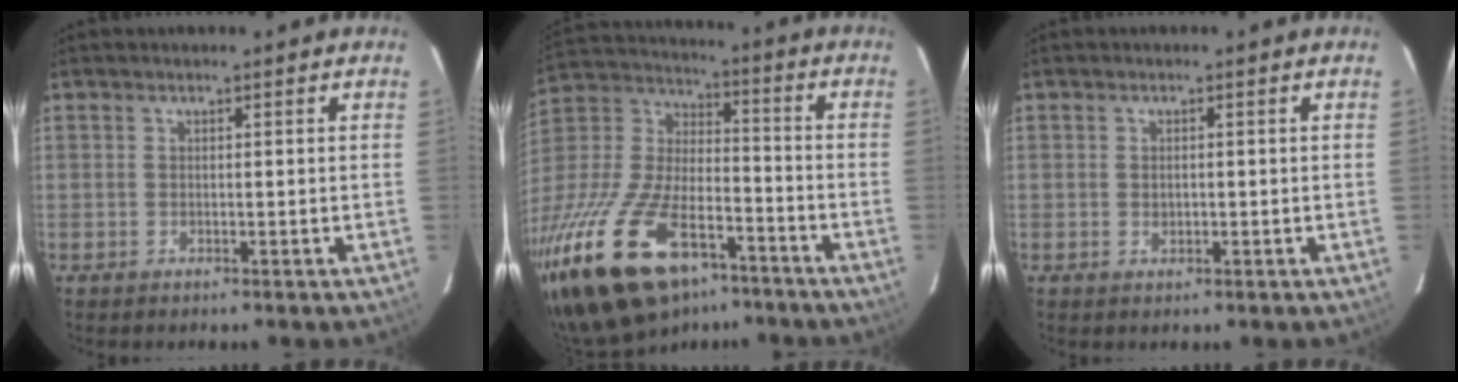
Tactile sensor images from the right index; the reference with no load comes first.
{"total": 26.9, "force": [-16.7, 12.4, 17.1], "torque": [-0.349, -0.019, -0.281]}
{"total": 1.2, "force": [-0.1, 1.0, 0.7], "torque": [-0.010, 0.000, -0.001]}